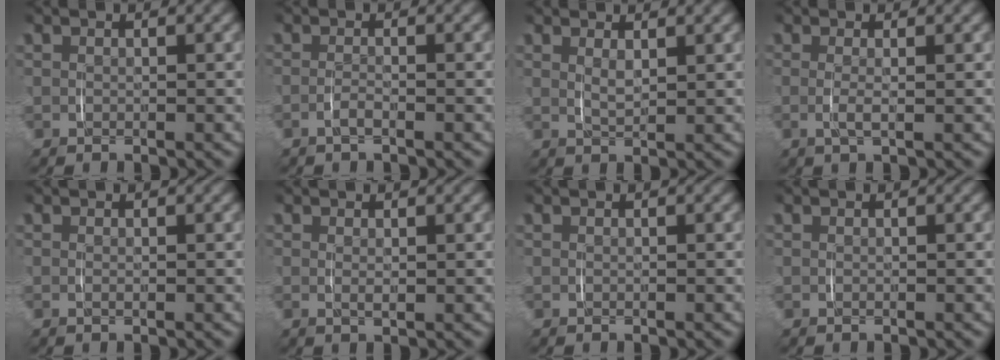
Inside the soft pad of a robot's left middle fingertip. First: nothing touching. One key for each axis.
{"total": 1.1, "fx": -0.9, "fy": -0.2, "fz": 0.5, "tx": -0.012, "ty": -0.004, "tz": -0.017}
{"total": 1.7, "fx": 1.2, "fy": 0.3, "fz": 1.1, "tx": -0.022, "ty": -0.008, "tz": 0.023}
{"total": 1.3, "fx": -0.2, "fy": -0.1, "fz": 1.3, "tx": -0.026, "ty": -0.005, "tz": -0.002}
{"total": 0.0}
{"total": 0.6, "fx": 0.2, "fy": -0.1, "fz": 0.6, "tx": -0.009, "ty": -0.004, "tz": 0.005}
{"total": 0.0}
{"total": 0.0}